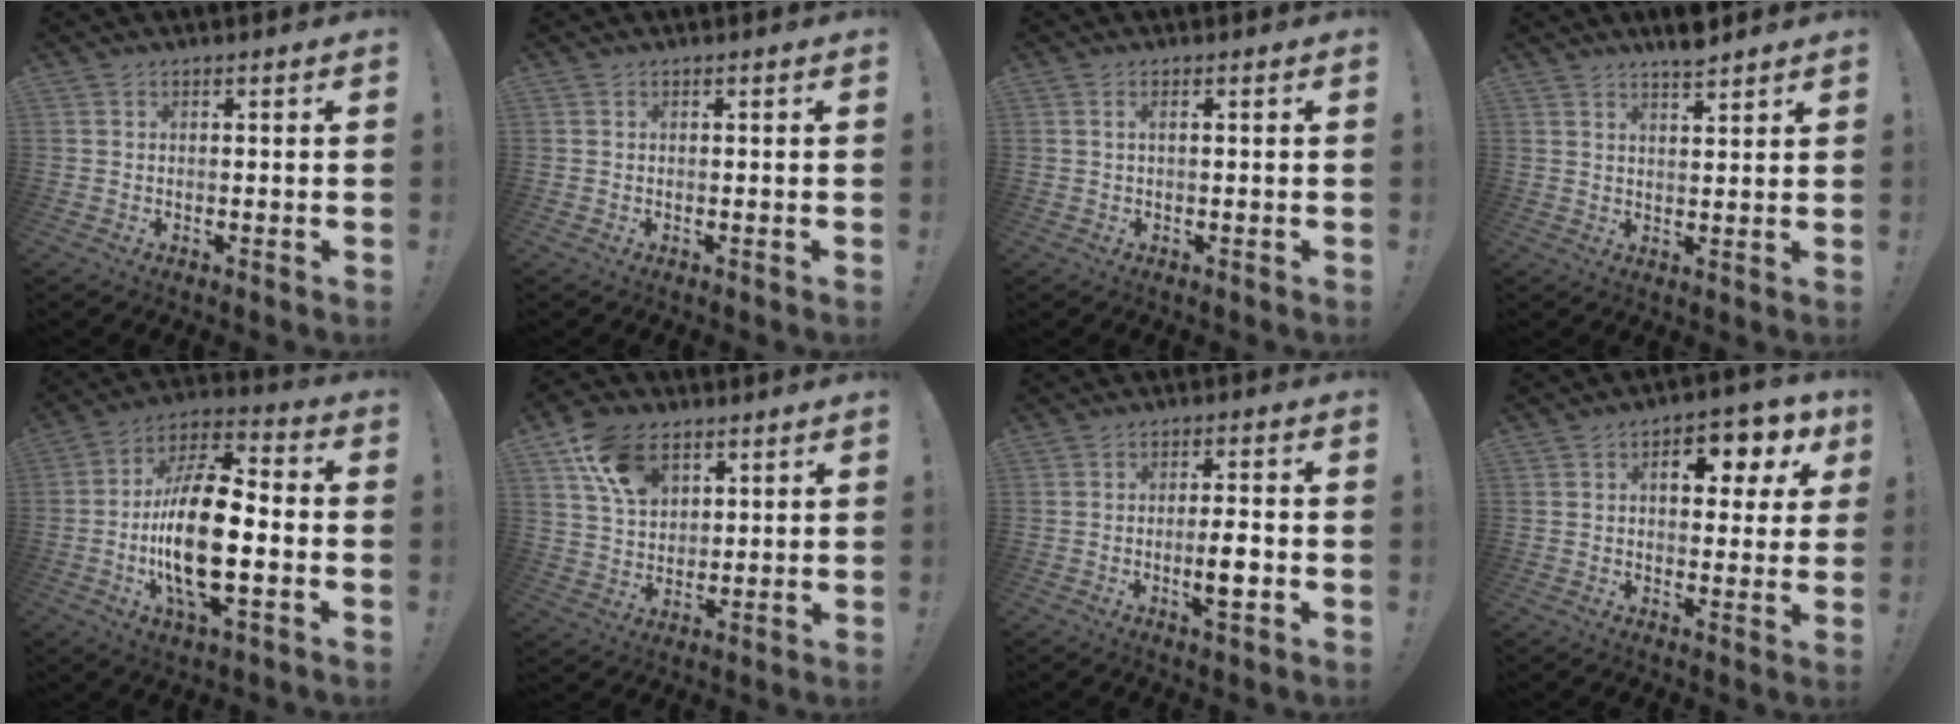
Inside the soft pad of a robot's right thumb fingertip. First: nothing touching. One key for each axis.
{"total": 0.0}
{"total": 1.4, "fx": 0.4, "fy": 0.1, "fz": 1.3, "tx": -0.027, "ty": 0.001, "tz": 0.006}
{"total": 5.0, "fx": 4.5, "fy": 0.5, "fz": 2.2, "tx": -0.028, "ty": -0.028, "tz": 0.076}
{"total": 20.6, "fx": -3.1, "fy": 8.8, "fz": 18.4, "tx": -0.344, "ty": 0.004, "tz": -0.056}
{"total": 13.6, "fx": 7.0, "fy": 9.4, "fz": 7.0, "tx": -0.106, "ty": -0.024, "tz": 0.136}
{"total": 6.2, "fx": -1.4, "fy": 1.1, "fz": 5.9, "tx": -0.091, "ty": -0.001, "tz": -0.027}
{"total": 10.1, "fx": 3.3, "fy": 5.4, "fz": 7.9, "tx": -0.094, "ty": -0.008, "tz": 0.049}